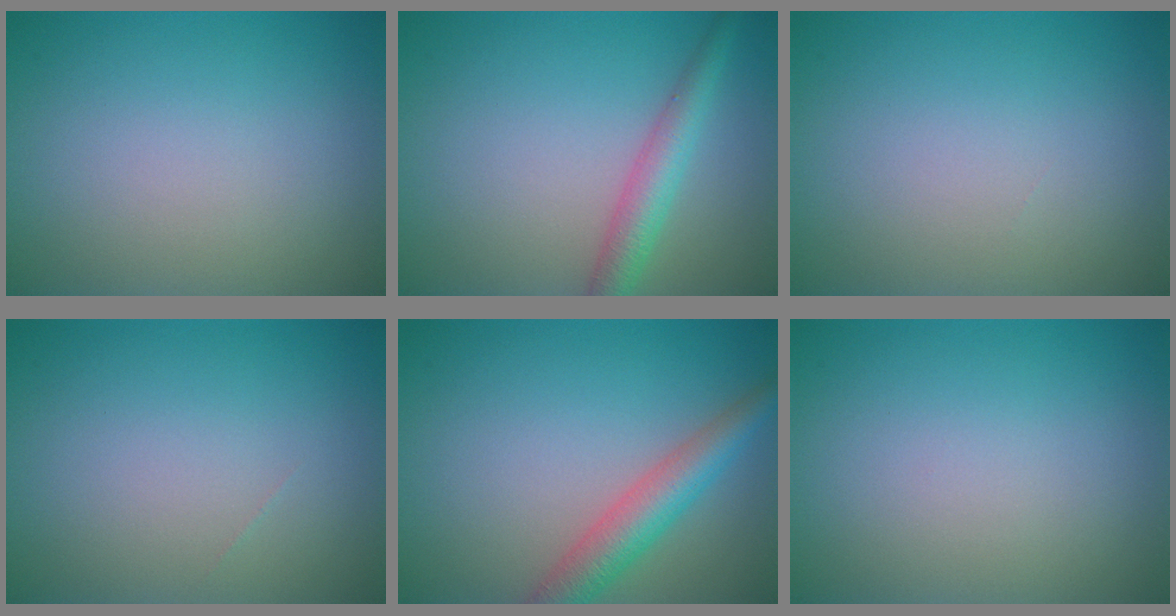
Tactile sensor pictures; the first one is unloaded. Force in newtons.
{"total": 3.3, "press": 3.3, "slide": 0.1}
{"total": 0.0}
{"total": 0.0}
{"total": 4.4, "press": 4.4, "slide": 0.1}
{"total": 0.0}